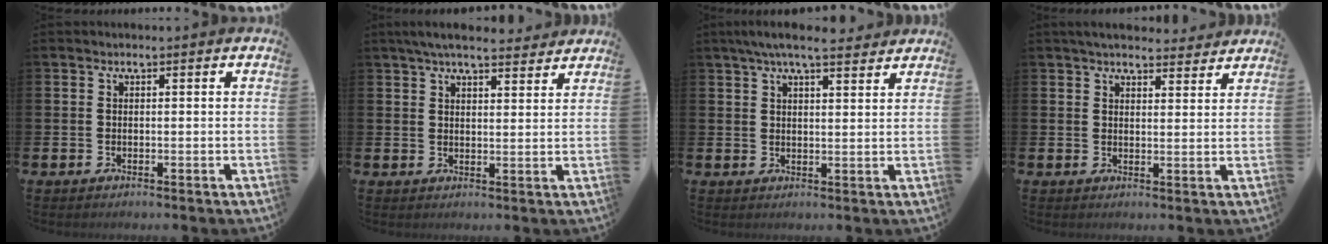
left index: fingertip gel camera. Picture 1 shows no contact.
{"total": 5.2, "force": [4.8, 1.0, 1.8], "torque": [-0.047, -0.012, 0.087]}
{"total": 5.5, "force": [4.8, 0.9, 2.4], "torque": [-0.051, -0.014, 0.085]}
{"total": 4.2, "force": [4.1, 0.9, 0.8], "torque": [-0.017, -0.017, 0.074]}